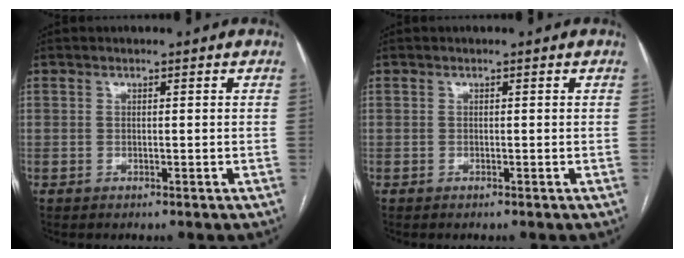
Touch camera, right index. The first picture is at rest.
{"total": 0.0}